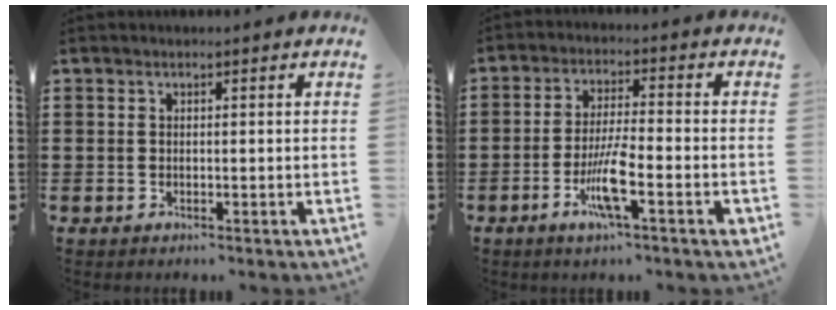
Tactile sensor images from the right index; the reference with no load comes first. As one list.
[{"total": 7.7, "force": [-3.2, 1.1, 6.9], "torque": [-0.137, -0.009, -0.061]}]